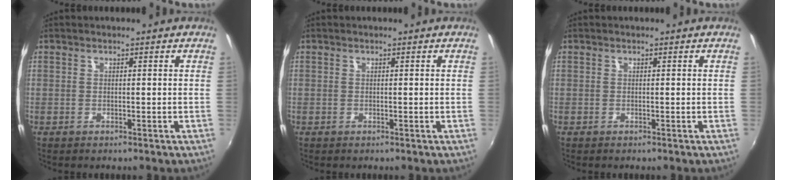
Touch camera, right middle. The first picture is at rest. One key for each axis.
{"total": 0.0}
{"total": 0.0}